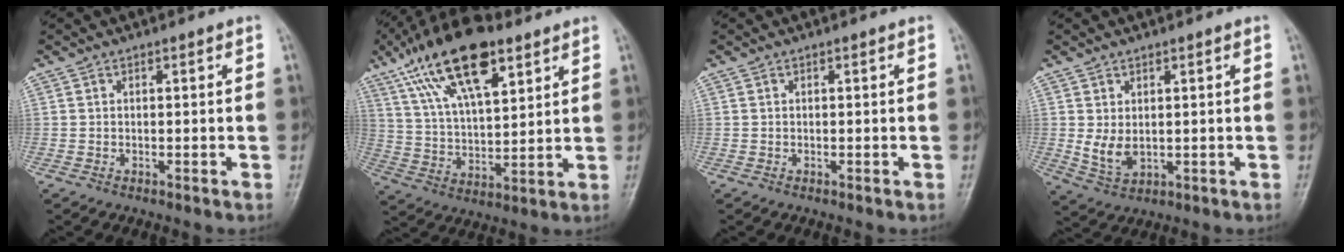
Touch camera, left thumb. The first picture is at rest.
{"total": 19.0, "force": [10.6, 7.6, 13.8], "torque": [-0.230, -0.020, 0.194]}
{"total": 0.0}
{"total": 5.2, "force": [0.5, 3.1, 4.1], "torque": [-0.070, -0.008, 0.022]}